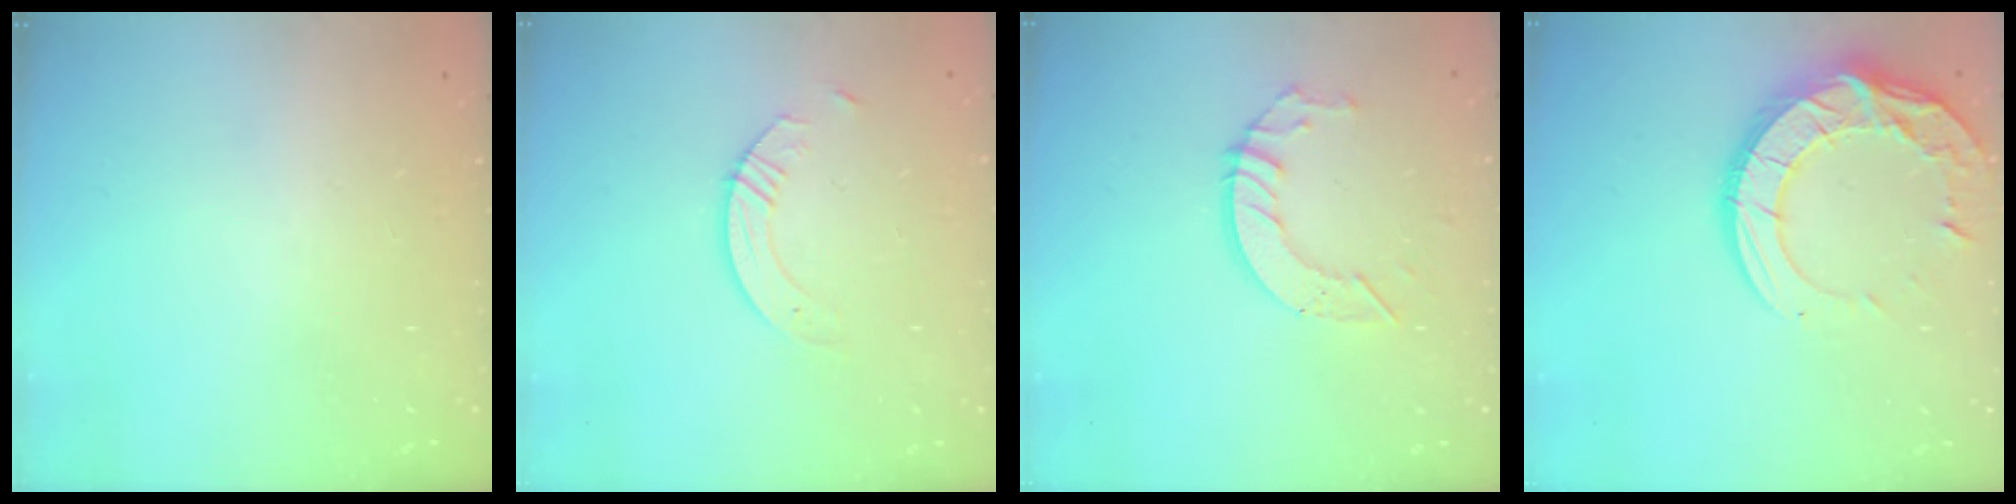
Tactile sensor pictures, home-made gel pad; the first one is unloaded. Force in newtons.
{"total": 4.7, "press": 4.7, "slide": 0.5}
{"total": 6.7, "press": 6.7, "slide": 0.3}
{"total": 17.1, "press": 17.1, "slide": 0.6}